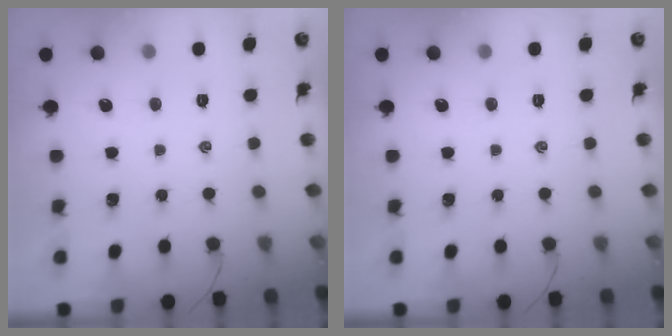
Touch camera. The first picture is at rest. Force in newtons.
{"total": 0.0}